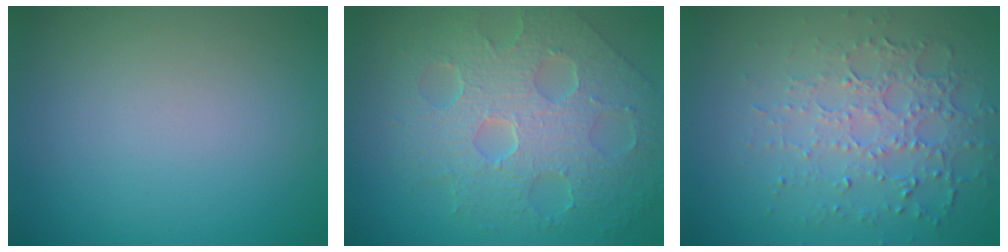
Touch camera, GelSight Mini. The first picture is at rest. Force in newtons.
{"total": 8.7, "press": 5.9, "slide": 6.4}
{"total": 4.9, "press": 3.5, "slide": 3.4}